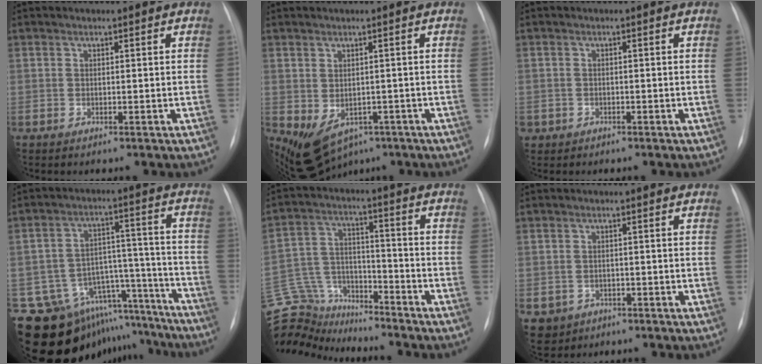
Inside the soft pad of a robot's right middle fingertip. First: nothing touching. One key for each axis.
{"total": 8.0, "fx": -4.0, "fy": 5.3, "fz": 4.5, "tx": -0.076, "ty": 0.003, "tz": -0.048}
{"total": 1.4, "fx": -0.7, "fy": 1.2, "fz": 0.2, "tx": -0.006, "ty": 0.004, "tz": -0.009}
{"total": 17.7, "fx": -14.4, "fy": 9.7, "fz": 3.6, "tx": -0.045, "ty": 0.078, "tz": -0.191}
{"total": 14.0, "fx": -13.5, "fy": 3.2, "fz": 1.2, "tx": -0.031, "ty": 0.041, "tz": -0.240}
{"total": 3.9, "fx": -1.8, "fy": 3.4, "fz": 0.7, "tx": -0.010, "ty": 0.002, "tz": -0.023}